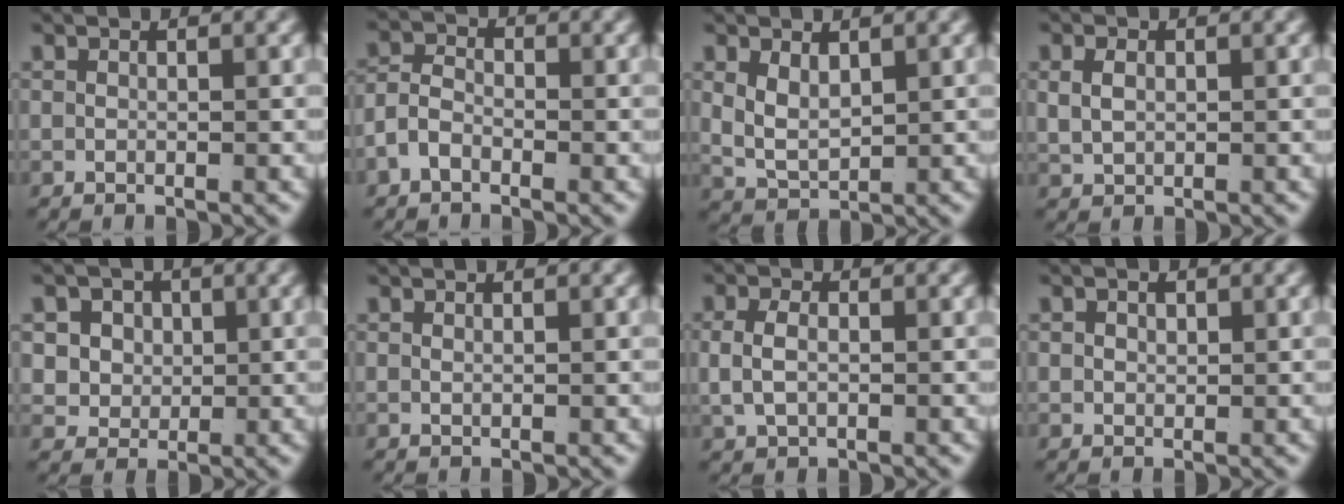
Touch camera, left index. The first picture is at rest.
{"total": 3.0, "force": [-1.4, 2.2, 1.6], "torque": [-0.043, -0.018, -0.018]}
{"total": 3.6, "force": [0.5, 2.8, 2.3], "torque": [-0.060, -0.020, 0.020]}
{"total": 1.8, "force": [0.6, 1.2, 1.2], "torque": [-0.027, -0.004, 0.021]}
{"total": 7.2, "force": [0.9, 6.6, 2.6], "torque": [-0.072, -0.018, 0.014]}
{"total": 0.5, "force": [0.2, -0.5, 0.1], "torque": [-0.002, -0.006, 0.009]}
{"total": 2.4, "force": [0.1, 1.5, 1.9], "torque": [-0.048, -0.006, 0.010]}
{"total": 1.1, "force": [0.4, 0.8, 0.7], "torque": [-0.014, -0.008, 0.016]}